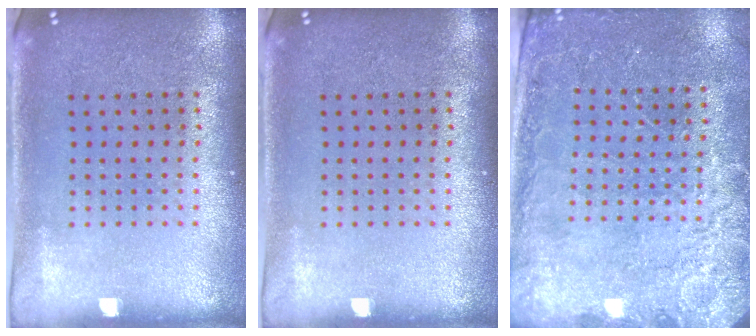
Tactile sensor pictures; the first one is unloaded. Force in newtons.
{"total": 0.0}
{"total": 2.6, "press": 2.5, "slide": 0.5}